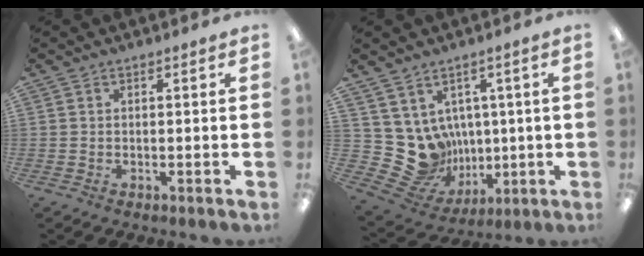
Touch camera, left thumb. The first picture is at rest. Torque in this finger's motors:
{"motor_torque": [-0.11, 0.30, -0.12, 0.01, 0.00]}